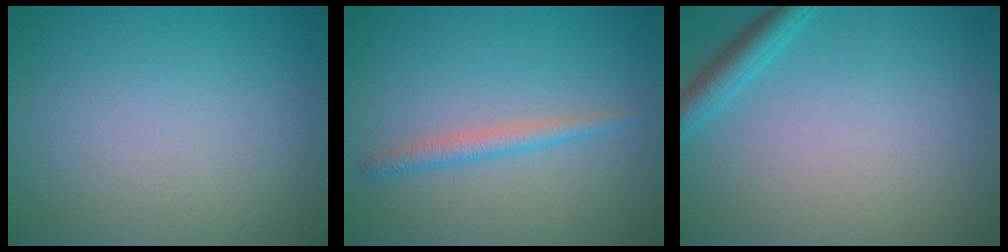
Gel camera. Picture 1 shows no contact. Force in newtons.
{"total": 1.8, "press": 1.8, "slide": 0.0}
{"total": 2.3, "press": 2.3, "slide": 0.1}